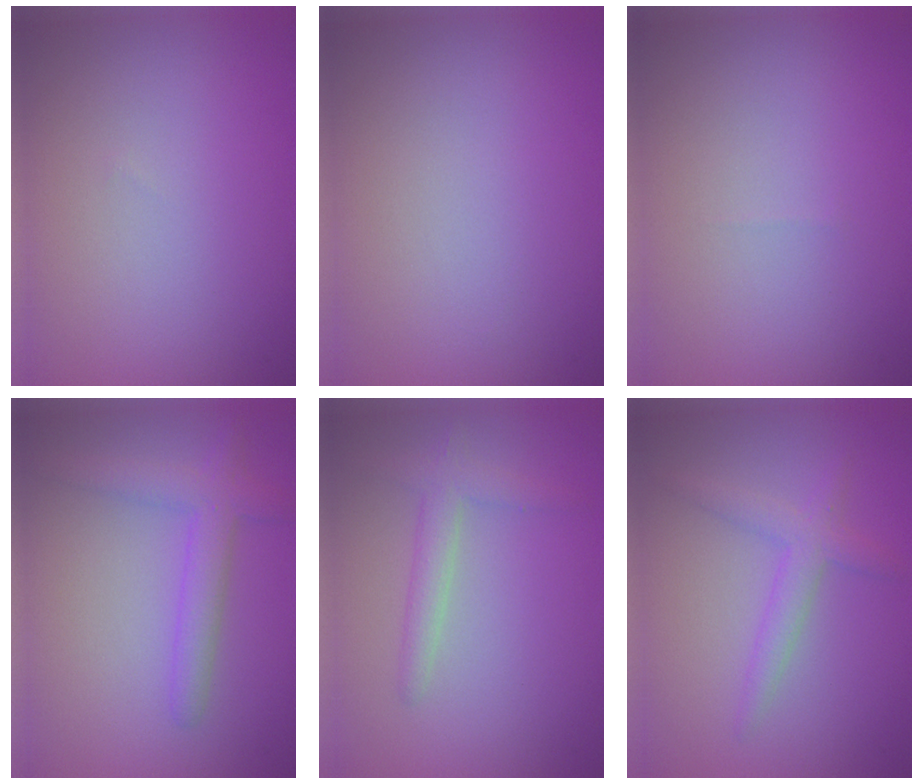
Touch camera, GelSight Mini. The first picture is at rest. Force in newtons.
{"total": 0.0}
{"total": 0.0}
{"total": 3.2, "press": 3.2, "slide": 0.1}
{"total": 2.3, "press": 2.3, "slide": 0.1}
{"total": 2.4, "press": 2.4, "slide": 0.3}